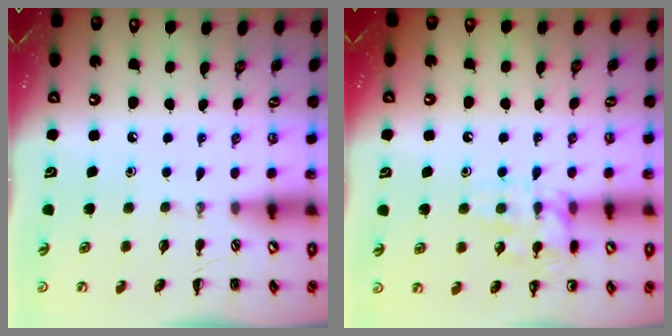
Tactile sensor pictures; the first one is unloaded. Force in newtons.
{"total": 11.2, "press": 11.2, "slide": 0.6}